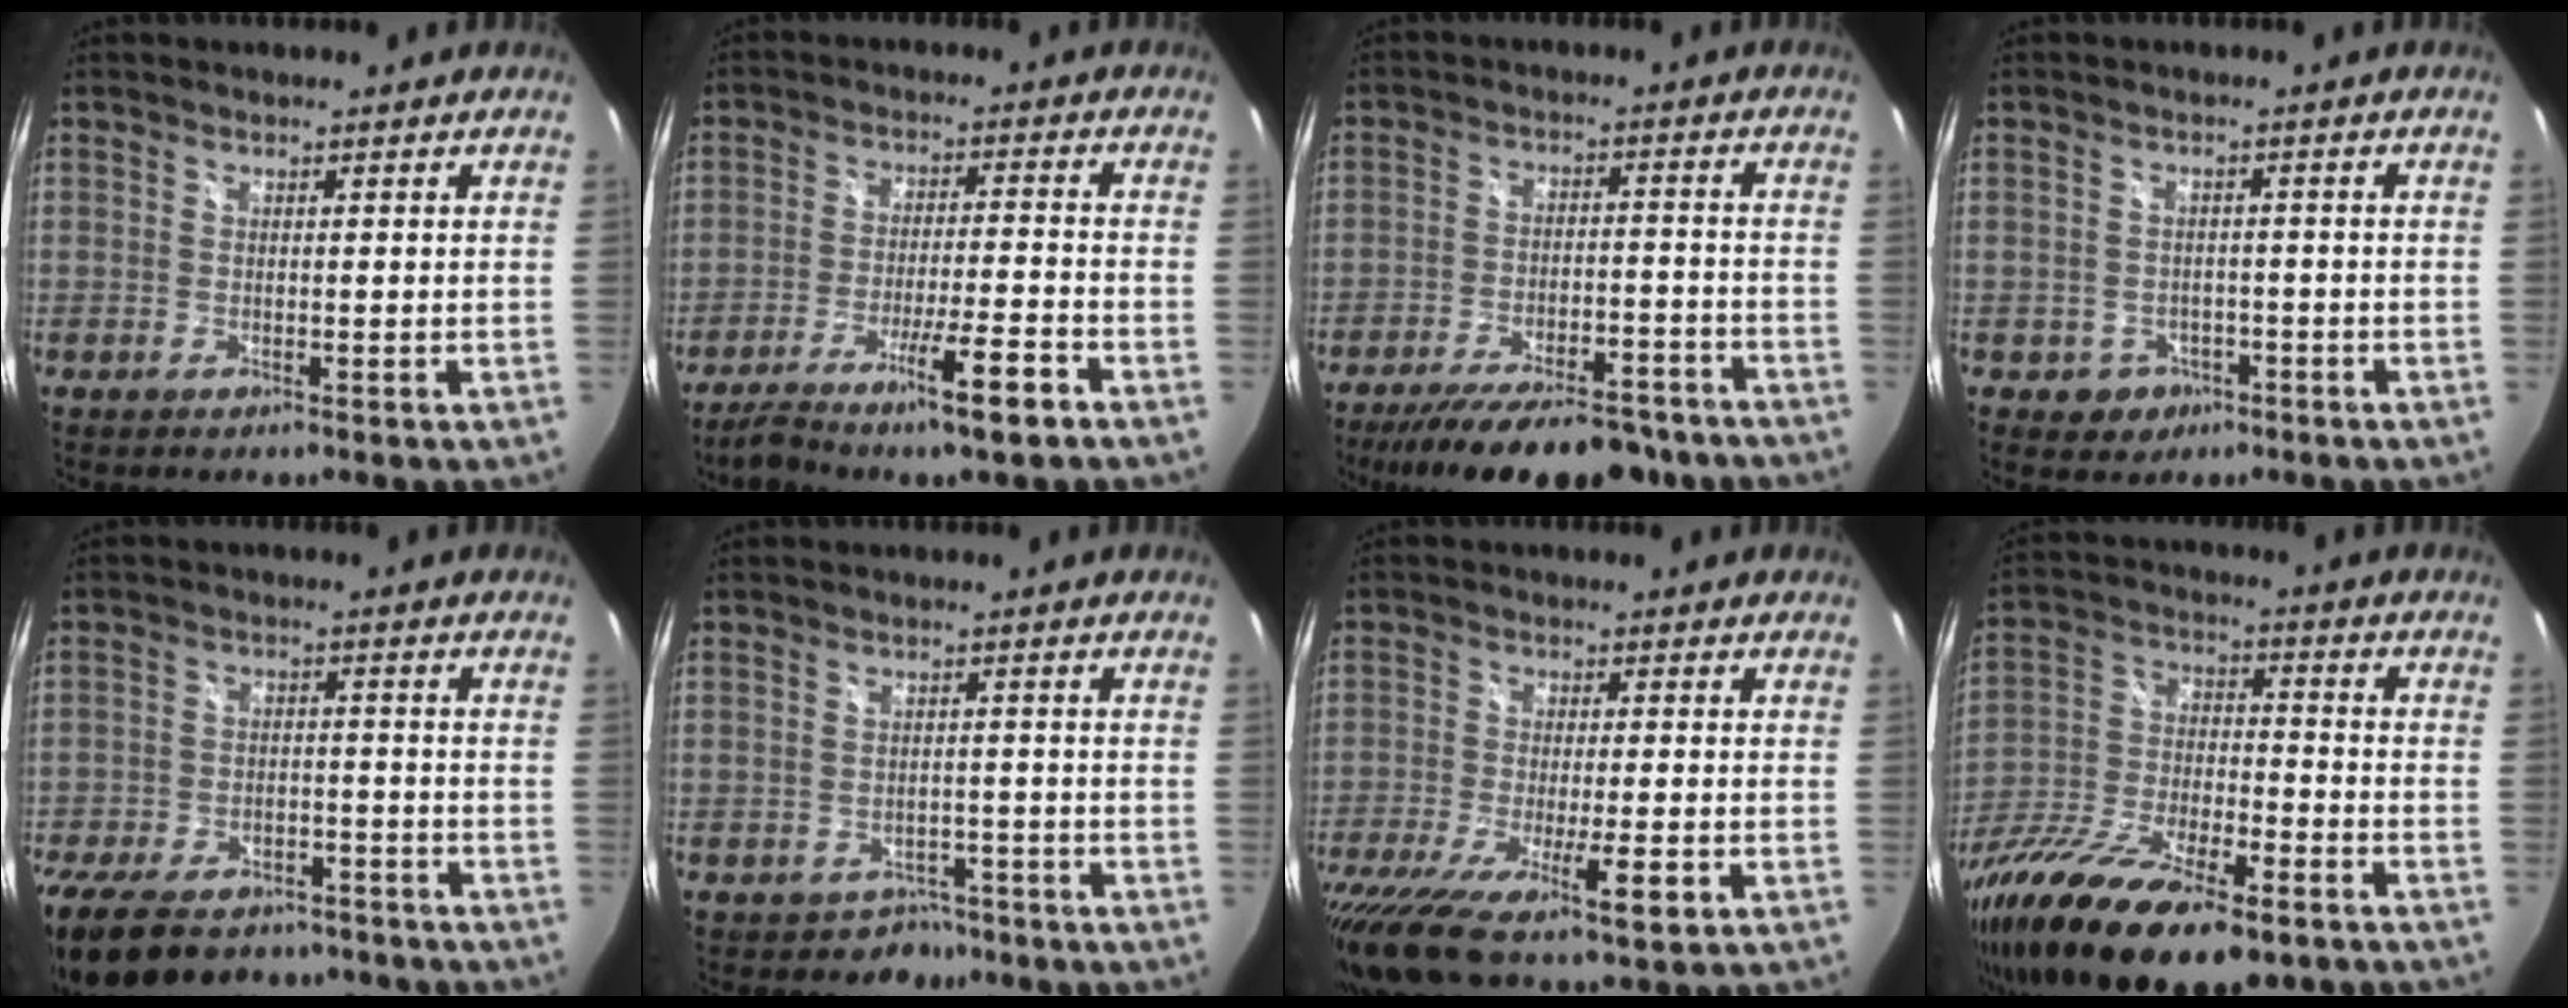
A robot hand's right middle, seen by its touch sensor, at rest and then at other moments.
{"total": 9.5, "force": [-6.7, 0.2, 6.8], "torque": [-0.137, -0.010, -0.112]}
{"total": 20.5, "force": [-16.5, 6.3, 10.4], "torque": [-0.189, -0.030, -0.232]}
{"total": 4.5, "force": [-1.9, 4.0, 0.7], "torque": [-0.029, 0.007, -0.019]}
{"total": 21.2, "force": [-16.0, 10.2, 9.4], "torque": [-0.227, -0.012, -0.237]}
{"total": 4.4, "force": [-3.1, 3.1, -0.2], "torque": [0.003, 0.018, -0.042]}
{"total": 16.9, "force": [-9.9, 4.6, 12.9], "torque": [-0.261, -0.070, -0.165]}
{"total": 25.9, "force": [-16.9, 9.4, 17.2], "torque": [-0.339, -0.056, -0.282]}